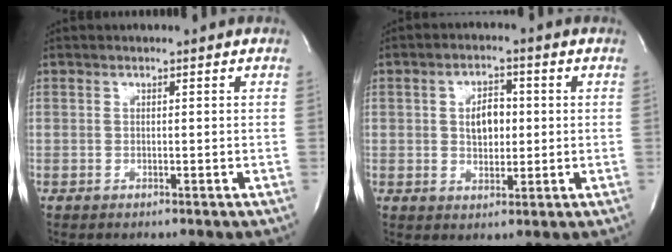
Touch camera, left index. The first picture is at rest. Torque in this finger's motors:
{"motor_torque": [0.19, 0.04, 0.07, 0.04]}